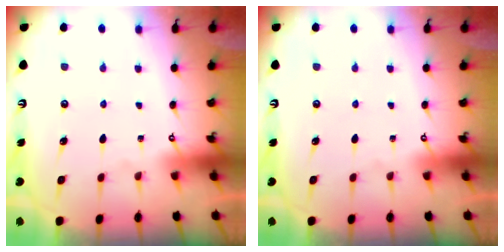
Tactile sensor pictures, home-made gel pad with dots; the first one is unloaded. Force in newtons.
{"total": 0.0}